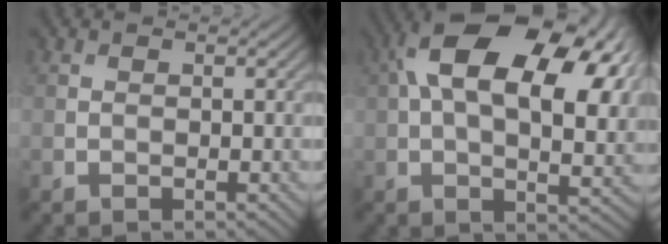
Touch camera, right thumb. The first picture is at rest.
{"total": 17.5, "force": [5.5, 9.3, 13.8], "torque": [-0.231, 0.026, 0.080]}